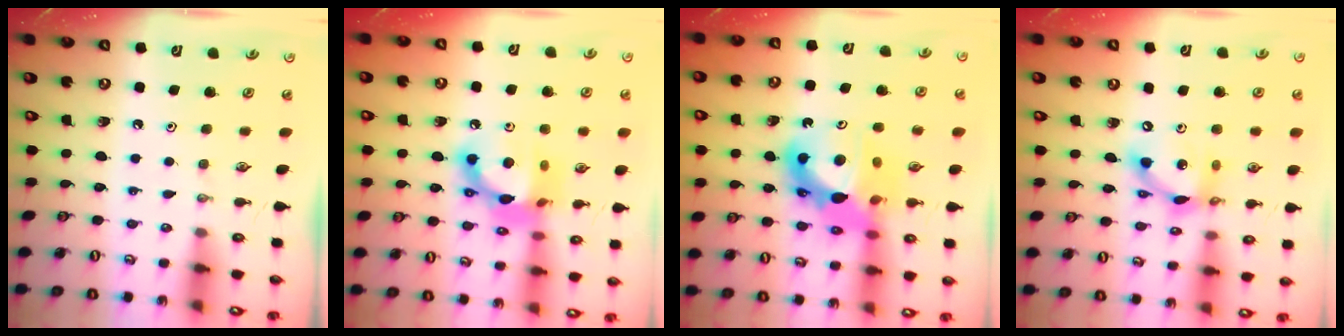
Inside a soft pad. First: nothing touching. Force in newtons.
{"total": 14.4, "press": 14.4, "slide": 1.1}
{"total": 15.6, "press": 15.5, "slide": 1.6}
{"total": 12.6, "press": 12.6, "slide": 0.6}